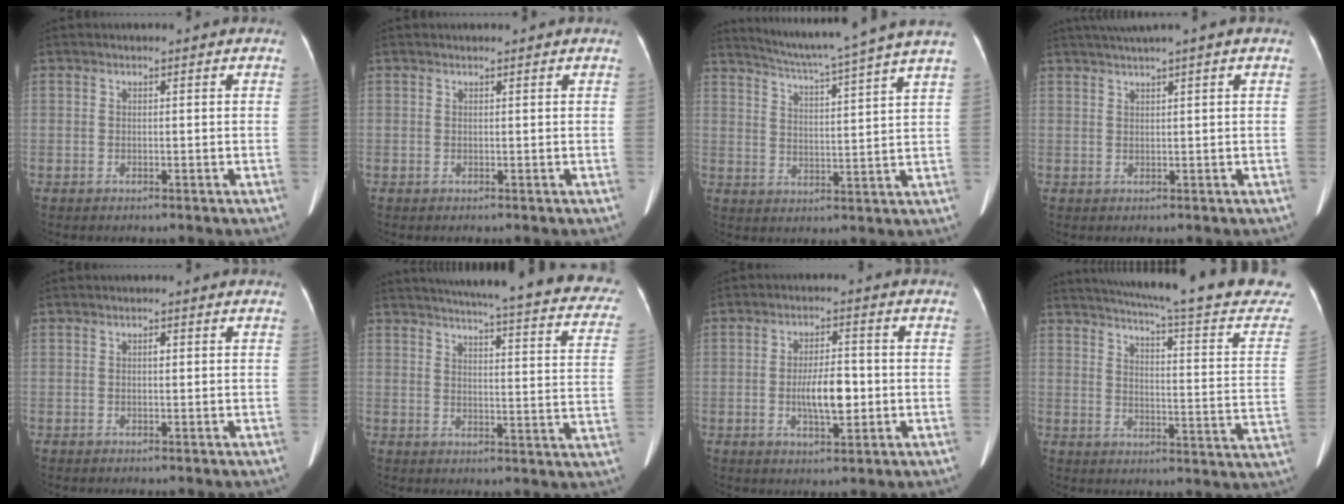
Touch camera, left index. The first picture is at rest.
{"total": 0.7, "force": [0.7, 0.1, 0.1], "torque": [-0.009, 0.014, 0.011]}
{"total": 16.0, "force": [13.9, -2.2, 7.6], "torque": [-0.131, -0.023, 0.187]}
{"total": 4.1, "force": [2.9, -0.9, 2.8], "torque": [-0.054, 0.019, 0.052]}
{"total": 0.7, "force": [0.1, 0.3, 0.6], "torque": [-0.012, 0.001, 0.001]}
{"total": 31.0, "force": [27.1, 3.7, 14.4], "torque": [-0.185, -0.066, 0.304]}
{"total": 6.3, "force": [-1.2, 2.1, 5.9], "torque": [-0.113, 0.001, -0.020]}
{"total": 26.0, "force": [22.8, 1.8, 12.3], "torque": [-0.177, -0.069, 0.267]}